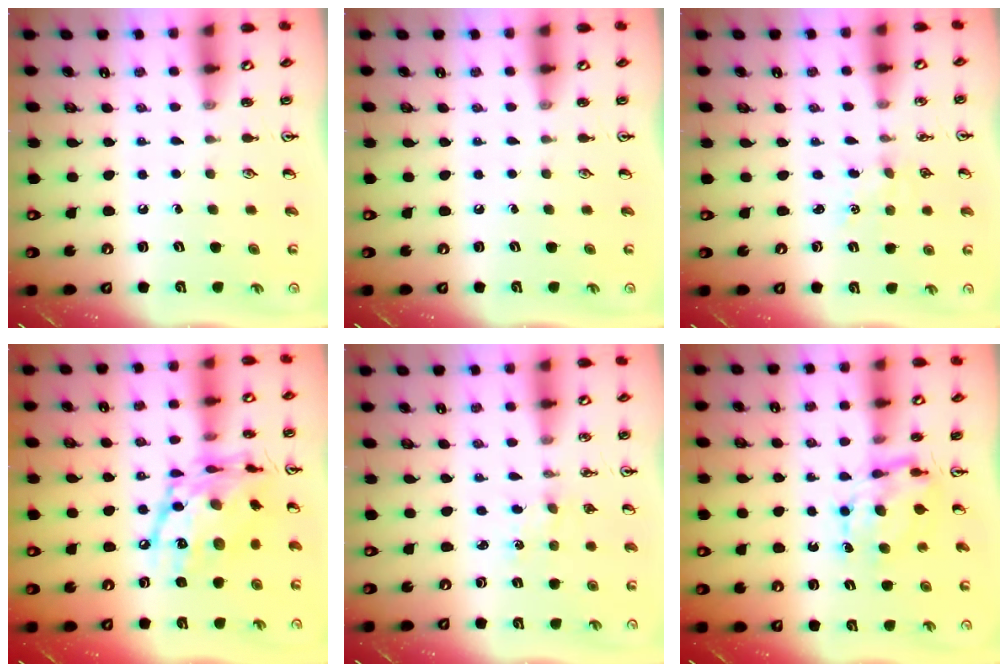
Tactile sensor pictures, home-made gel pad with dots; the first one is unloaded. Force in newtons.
{"total": 0.0}
{"total": 1.7, "press": 1.6, "slide": 0.2}
{"total": 18.8, "press": 18.7, "slide": 1.4}
{"total": 0.0}
{"total": 6.5, "press": 6.5, "slide": 0.7}